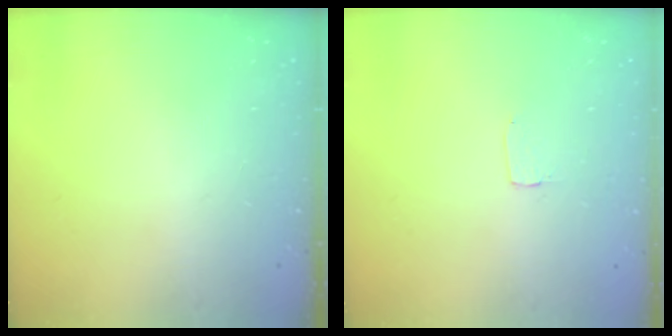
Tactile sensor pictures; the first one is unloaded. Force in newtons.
{"total": 1.7, "press": 1.7, "slide": 0.1}